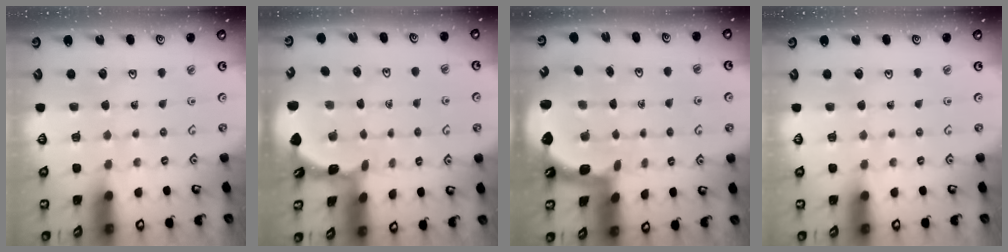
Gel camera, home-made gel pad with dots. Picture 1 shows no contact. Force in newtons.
{"total": 1.8, "press": 1.8, "slide": 0.1}
{"total": 2.8, "press": 1.6, "slide": 2.2}
{"total": 0.0}